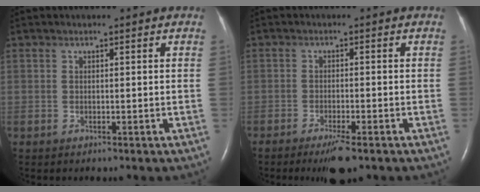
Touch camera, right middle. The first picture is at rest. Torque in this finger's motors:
{"motor_torque": [-0.11, 0.16, 0.06, 0.06]}